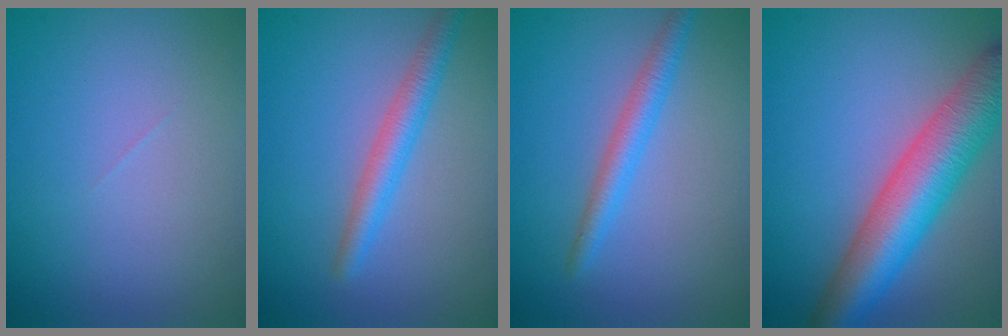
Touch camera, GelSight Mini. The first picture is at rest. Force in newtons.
{"total": 2.8, "press": 2.8, "slide": 0.0}
{"total": 2.4, "press": 2.4, "slide": 0.1}
{"total": 8.6, "press": 8.6, "slide": 0.3}